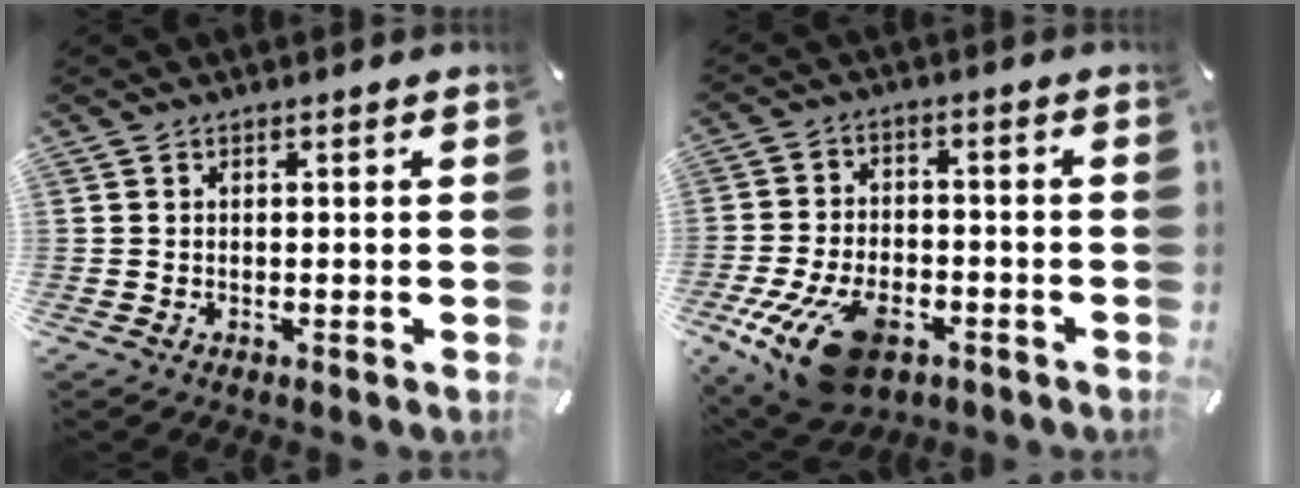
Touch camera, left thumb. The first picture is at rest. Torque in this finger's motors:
{"motor_torque": [1.88, 2.72, 0.66, 0.15, 0.26]}